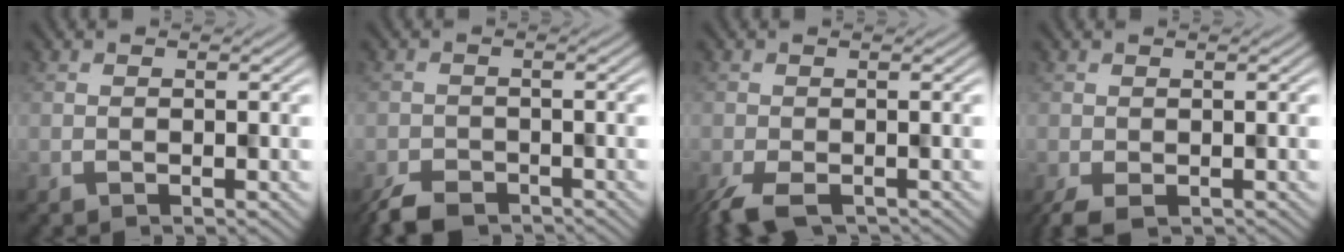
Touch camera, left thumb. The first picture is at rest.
{"total": 4.4, "force": [-3.7, 1.8, 1.6], "torque": [-0.030, -0.015, -0.063]}
{"total": 5.4, "force": [-3.6, 2.1, 3.5], "torque": [-0.066, -0.021, -0.059]}
{"total": 3.4, "force": [-2.0, 1.3, 2.4], "torque": [-0.045, -0.010, -0.027]}